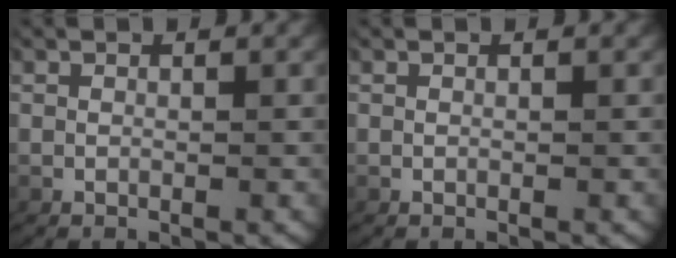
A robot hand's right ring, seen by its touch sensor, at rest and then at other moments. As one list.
[{"total": 0.0}]